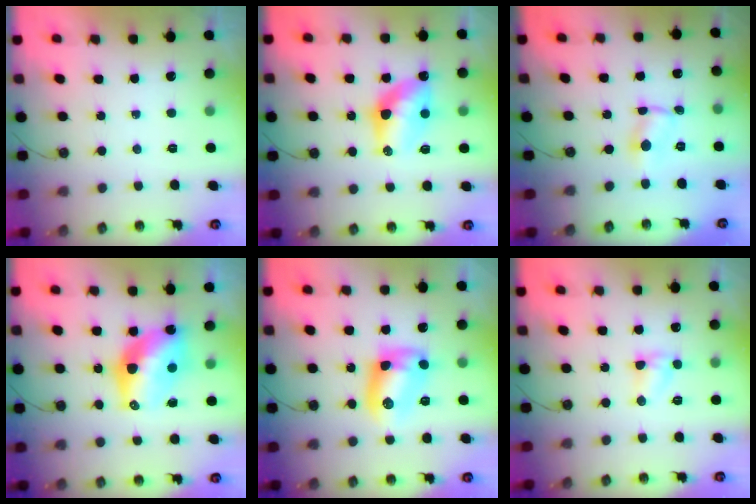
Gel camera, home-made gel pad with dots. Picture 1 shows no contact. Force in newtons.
{"total": 10.8, "press": 10.8, "slide": 0.8}
{"total": 1.5, "press": 1.5, "slide": 0.1}
{"total": 13.0, "press": 13.0, "slide": 1.1}
{"total": 10.6, "press": 10.1, "slide": 3.2}
{"total": 3.9, "press": 3.8, "slide": 0.5}